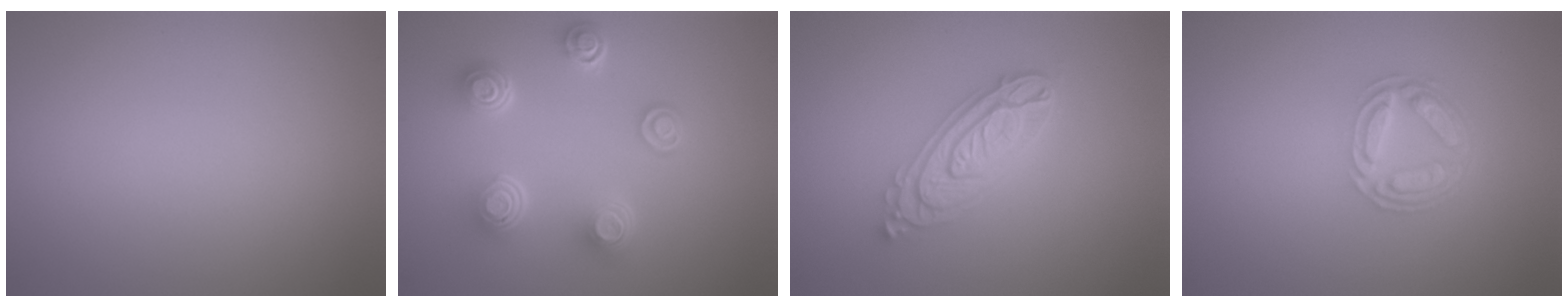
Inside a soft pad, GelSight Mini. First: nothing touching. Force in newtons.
{"total": 5.0, "press": 3.6, "slide": 3.5}
{"total": 4.4, "press": 4.3, "slide": 0.8}
{"total": 4.3, "press": 3.2, "slide": 2.8}